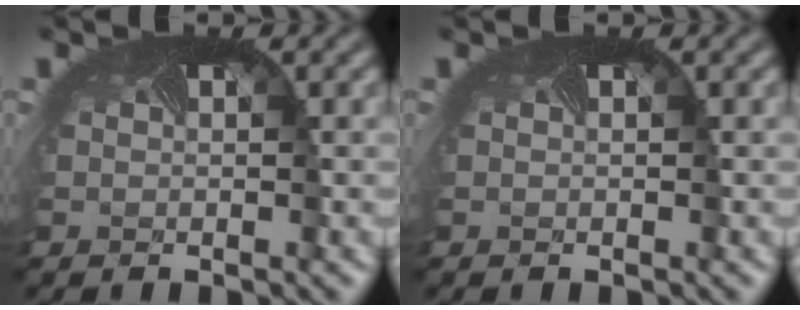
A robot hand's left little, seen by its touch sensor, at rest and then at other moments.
{"total": 0.0}